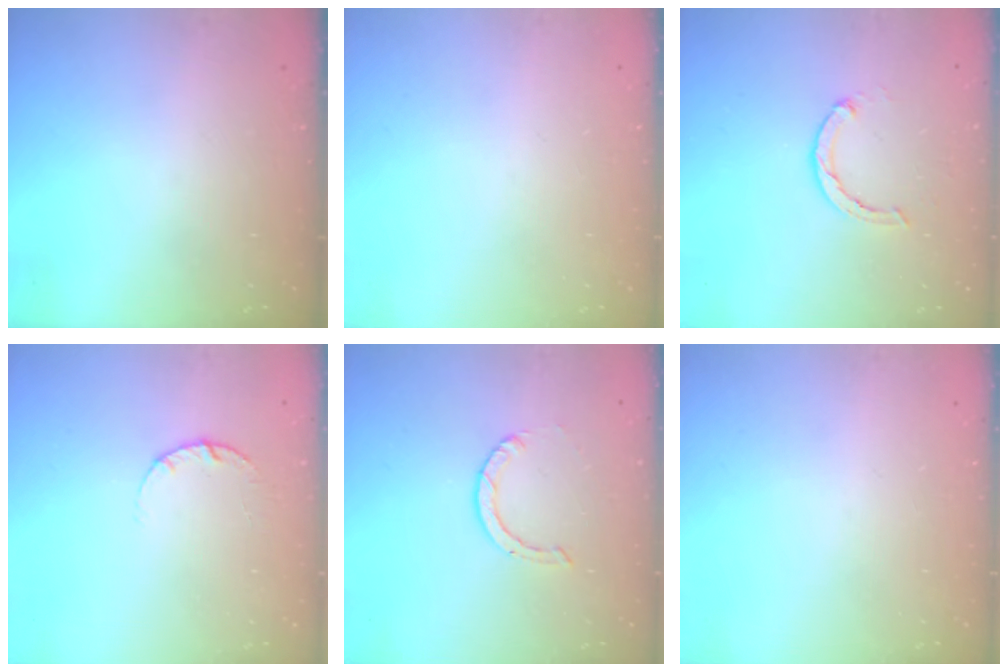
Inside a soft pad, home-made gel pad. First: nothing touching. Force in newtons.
{"total": 0.0}
{"total": 2.4, "press": 2.4, "slide": 0.4}
{"total": 3.6, "press": 3.6, "slide": 0.5}
{"total": 0.9, "press": 0.9, "slide": 0.1}
{"total": 0.0}